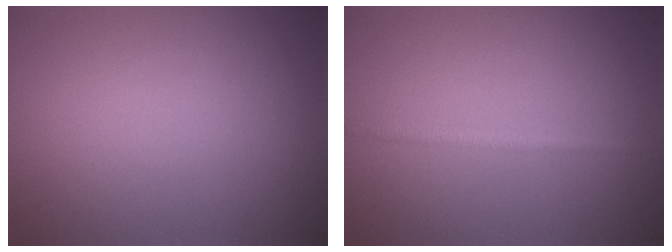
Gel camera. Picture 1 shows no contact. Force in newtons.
{"total": 1.2, "press": 1.2, "slide": 0.1}